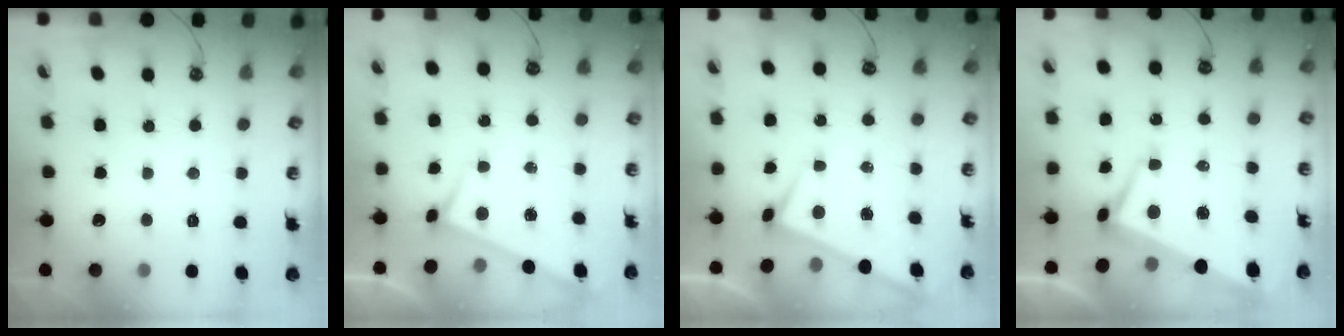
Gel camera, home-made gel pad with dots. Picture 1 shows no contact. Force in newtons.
{"total": 3.1, "press": 3.1, "slide": 0.3}
{"total": 1.4, "press": 1.3, "slide": 0.3}
{"total": 1.7, "press": 1.1, "slide": 1.3}